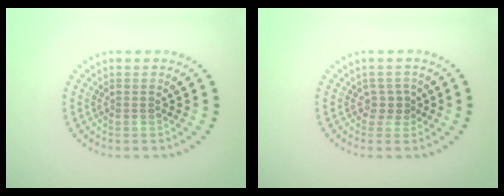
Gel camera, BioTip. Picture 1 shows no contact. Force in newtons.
{"total": 1.4, "press": 1.0, "slide": 1.0}